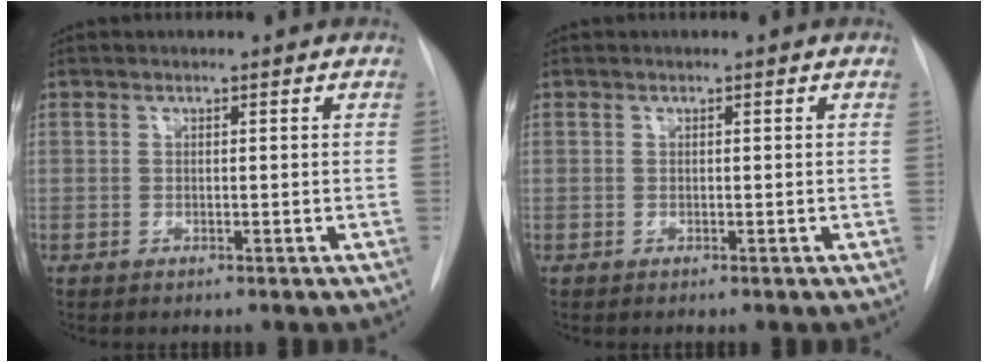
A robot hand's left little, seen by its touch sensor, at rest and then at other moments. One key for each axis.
{"total": 0.0}